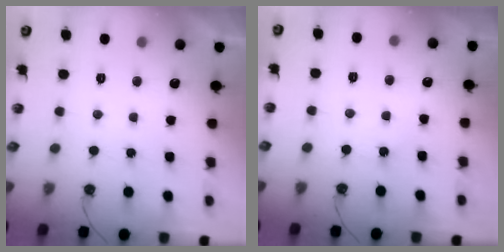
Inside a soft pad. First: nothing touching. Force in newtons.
{"total": 2.4, "press": 2.3, "slide": 0.4}